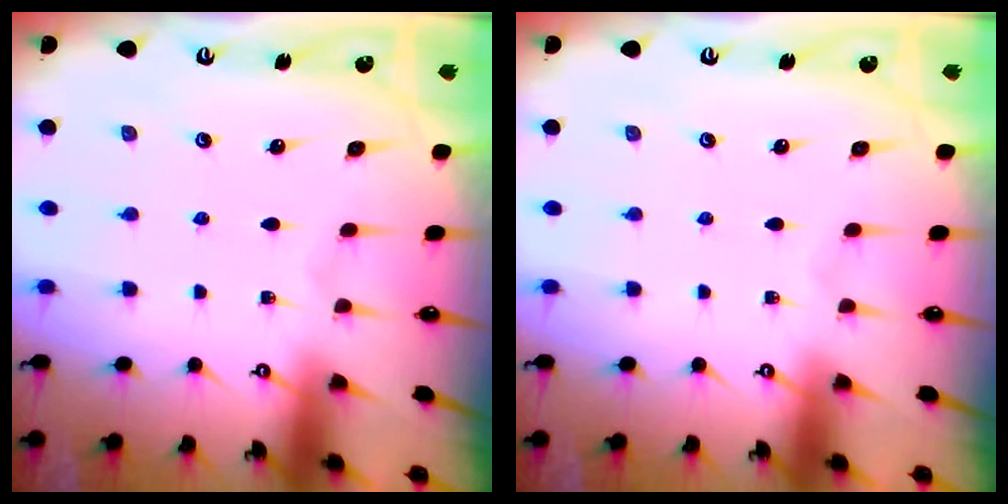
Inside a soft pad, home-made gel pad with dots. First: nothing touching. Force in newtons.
{"total": 0.0}